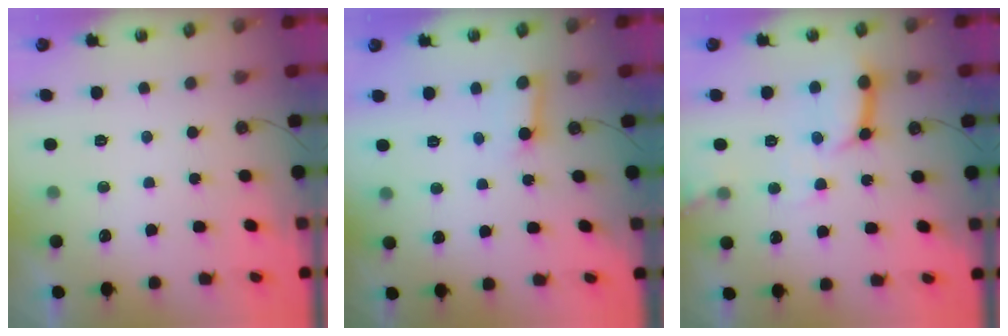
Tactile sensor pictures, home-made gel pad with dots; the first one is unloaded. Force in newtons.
{"total": 5.0, "press": 4.9, "slide": 0.6}
{"total": 11.9, "press": 11.8, "slide": 1.3}